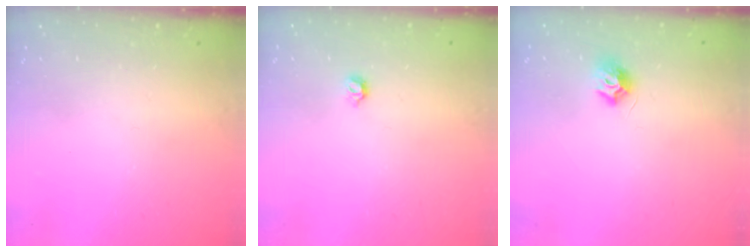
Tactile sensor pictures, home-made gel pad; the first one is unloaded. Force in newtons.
{"total": 4.6, "press": 4.5, "slide": 0.9}
{"total": 7.6, "press": 7.6, "slide": 0.4}